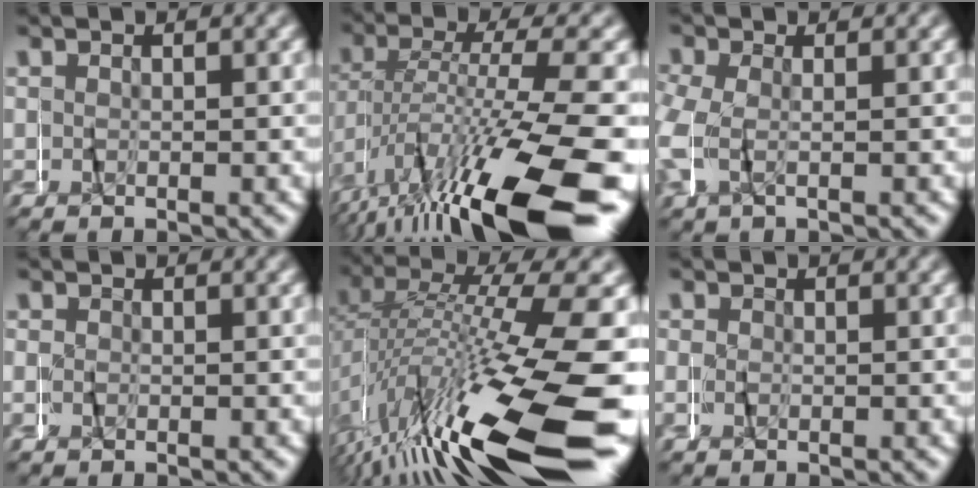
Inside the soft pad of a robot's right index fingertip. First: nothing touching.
{"total": 10.9, "force": [-6.3, 2.1, 8.6], "torque": [-0.149, -0.005, -0.093]}
{"total": 2.9, "force": [-0.8, 2.4, 1.4], "torque": [-0.051, -0.003, -0.017]}
{"total": 0.8, "force": [0.1, 0.8, -0.1], "torque": [-0.001, -0.001, -0.001]}
{"total": 15.5, "force": [-7.4, 5.1, 12.7], "torque": [-0.205, -0.018, -0.100]}
{"total": 0.6, "force": [-0.2, 0.5, -0.3], "torque": [0.004, -0.001, -0.007]}